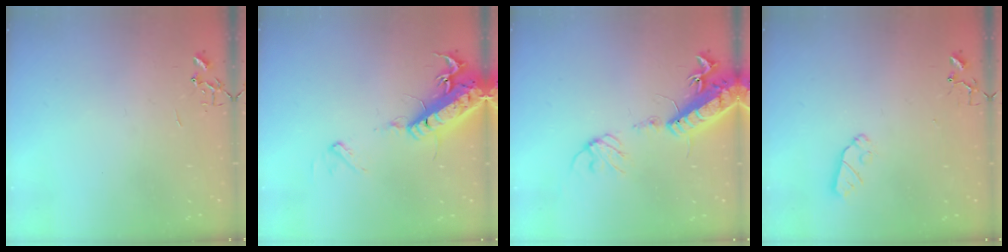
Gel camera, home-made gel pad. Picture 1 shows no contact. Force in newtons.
{"total": 18.9, "press": 18.5, "slide": 3.9}
{"total": 17.2, "press": 16.7, "slide": 3.9}
{"total": 6.6, "press": 6.6, "slide": 0.2}